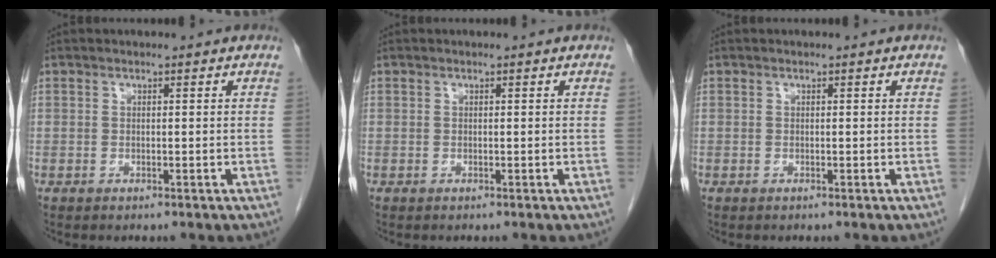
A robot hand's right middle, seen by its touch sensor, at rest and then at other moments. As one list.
[{"total": 0.0}, {"total": 0.0}]